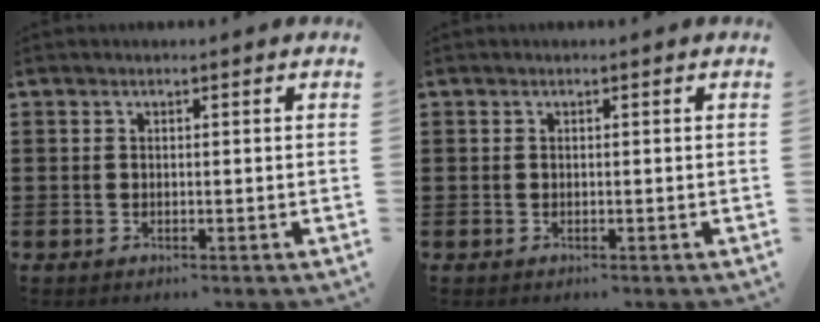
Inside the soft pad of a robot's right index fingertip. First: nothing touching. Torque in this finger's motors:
{"motor_torque": [0.00, 0.00, 0.00, 0.00]}